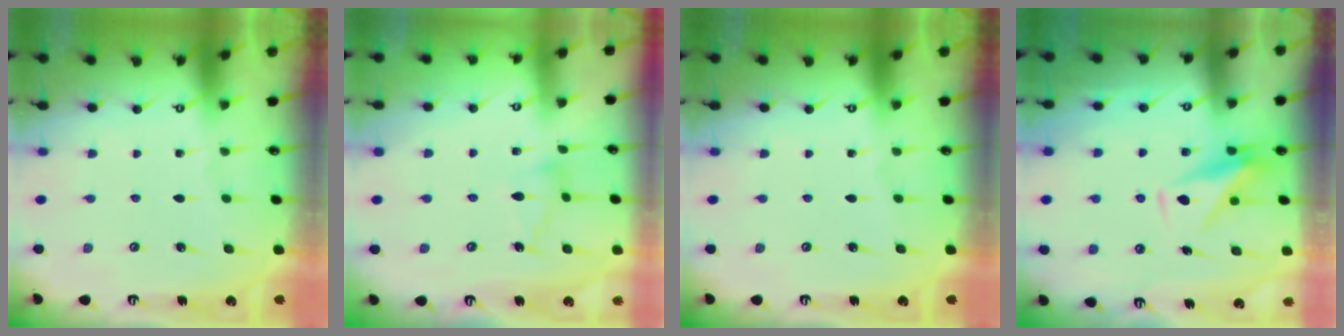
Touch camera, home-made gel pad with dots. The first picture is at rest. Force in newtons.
{"total": 10.1, "press": 10.1, "slide": 0.4}
{"total": 0.0}
{"total": 8.3, "press": 8.3, "slide": 0.3}